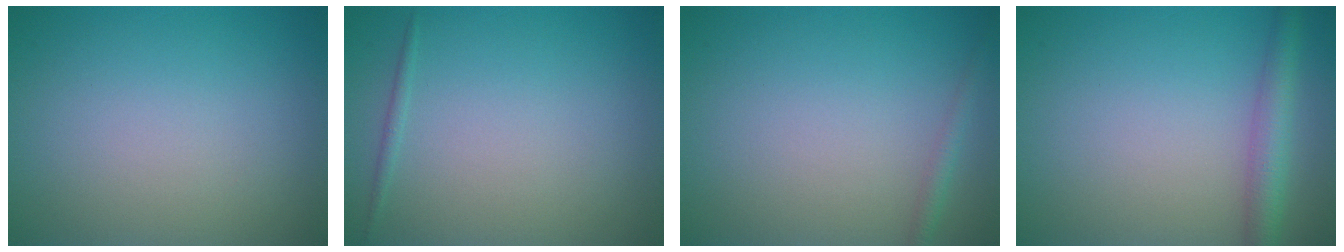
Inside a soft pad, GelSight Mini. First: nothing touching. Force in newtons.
{"total": 0.6, "press": 0.6, "slide": 0.1}
{"total": 1.1, "press": 1.1, "slide": 0.1}
{"total": 3.2, "press": 3.2, "slide": 0.1}